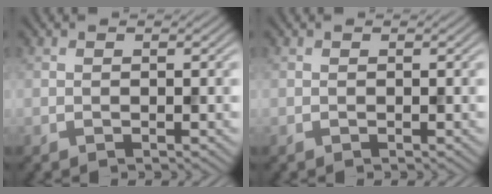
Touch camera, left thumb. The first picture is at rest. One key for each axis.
{"total": 0.0}